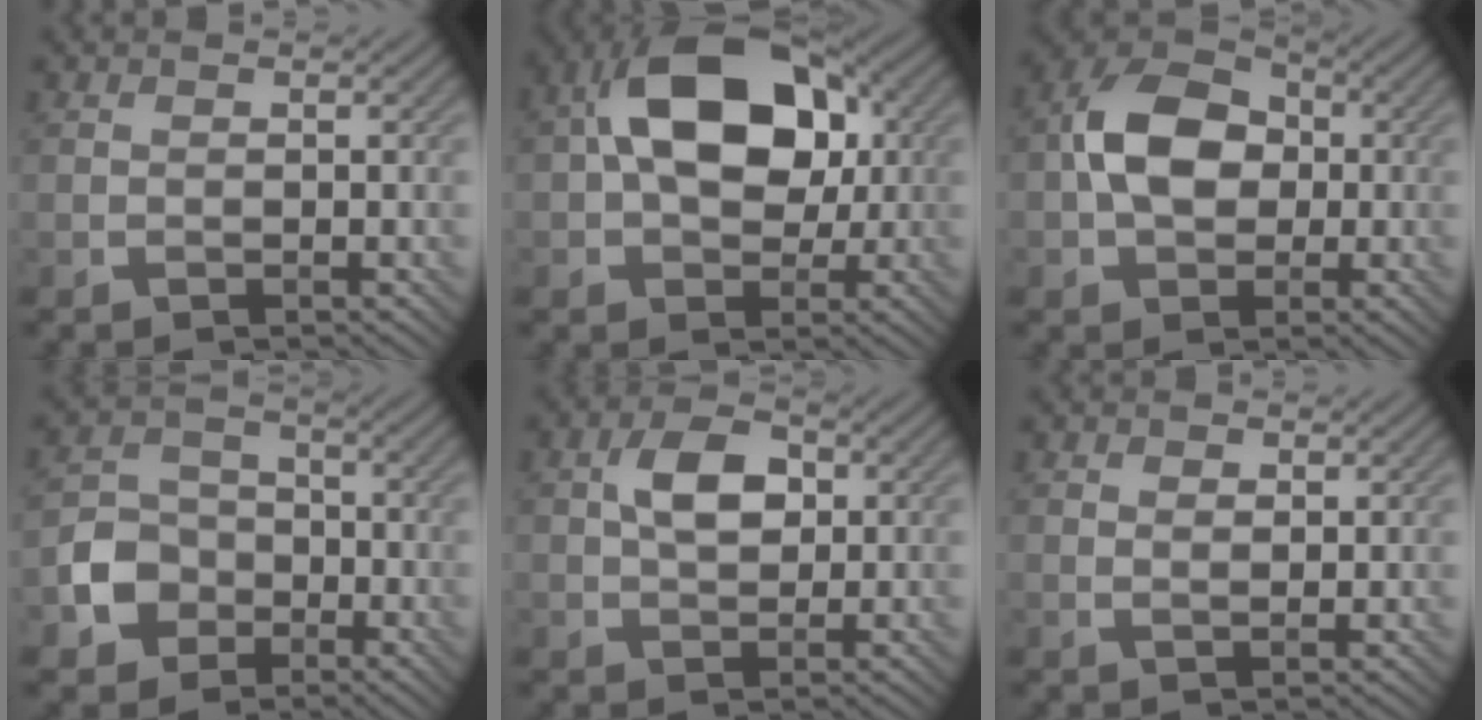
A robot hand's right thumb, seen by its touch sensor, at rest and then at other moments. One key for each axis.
{"total": 14.8, "fx": 1.8, "fy": 9.7, "fz": 11.0, "tx": -0.177, "ty": 0.029, "tz": 0.014}
{"total": 9.3, "fx": -0.3, "fy": 6.8, "fz": 6.2, "tx": -0.126, "ty": 0.017, "tz": -0.023}
{"total": 6.4, "fx": -2.7, "fy": 5.3, "fz": 2.5, "tx": -0.052, "ty": 0.003, "tz": -0.065}
{"total": 5.3, "fx": 1.0, "fy": 3.4, "fz": 4.0, "tx": -0.074, "ty": 0.007, "tz": 0.010}
{"total": 1.5, "fx": 0.8, "fy": 0.8, "fz": 0.9, "tx": -0.016, "ty": -0.004, "tz": 0.016}